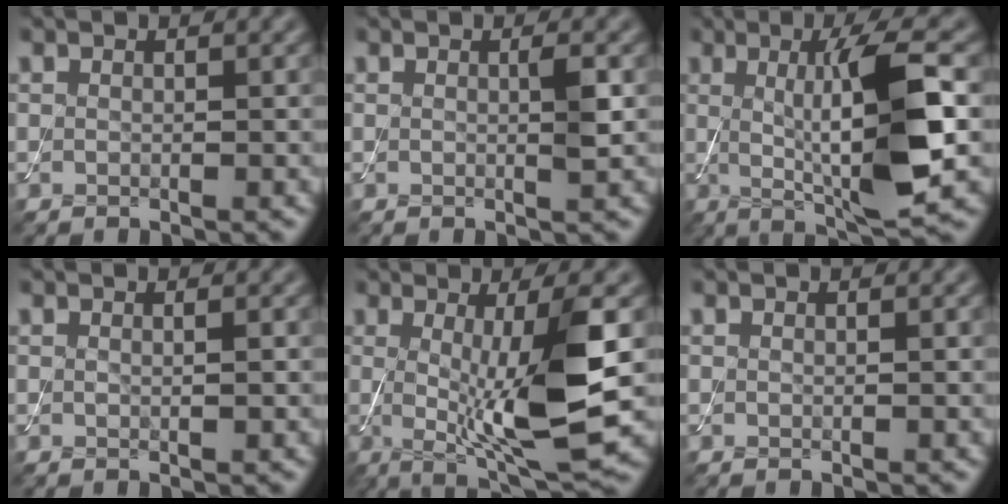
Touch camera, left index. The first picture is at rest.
{"total": 1.5, "force": [0.1, 0.1, 1.5], "torque": [-0.026, -0.001, 0.000]}
{"total": 9.5, "force": [0.0, 1.9, 9.4], "torque": [-0.140, -0.004, 0.005]}
{"total": 0.6, "force": [0.1, 0.1, 0.6], "torque": [-0.010, 0.000, 0.000]}
{"total": 9.9, "force": [-0.2, 2.0, 9.7], "torque": [-0.152, -0.015, 0.008]}
{"total": 0.0}